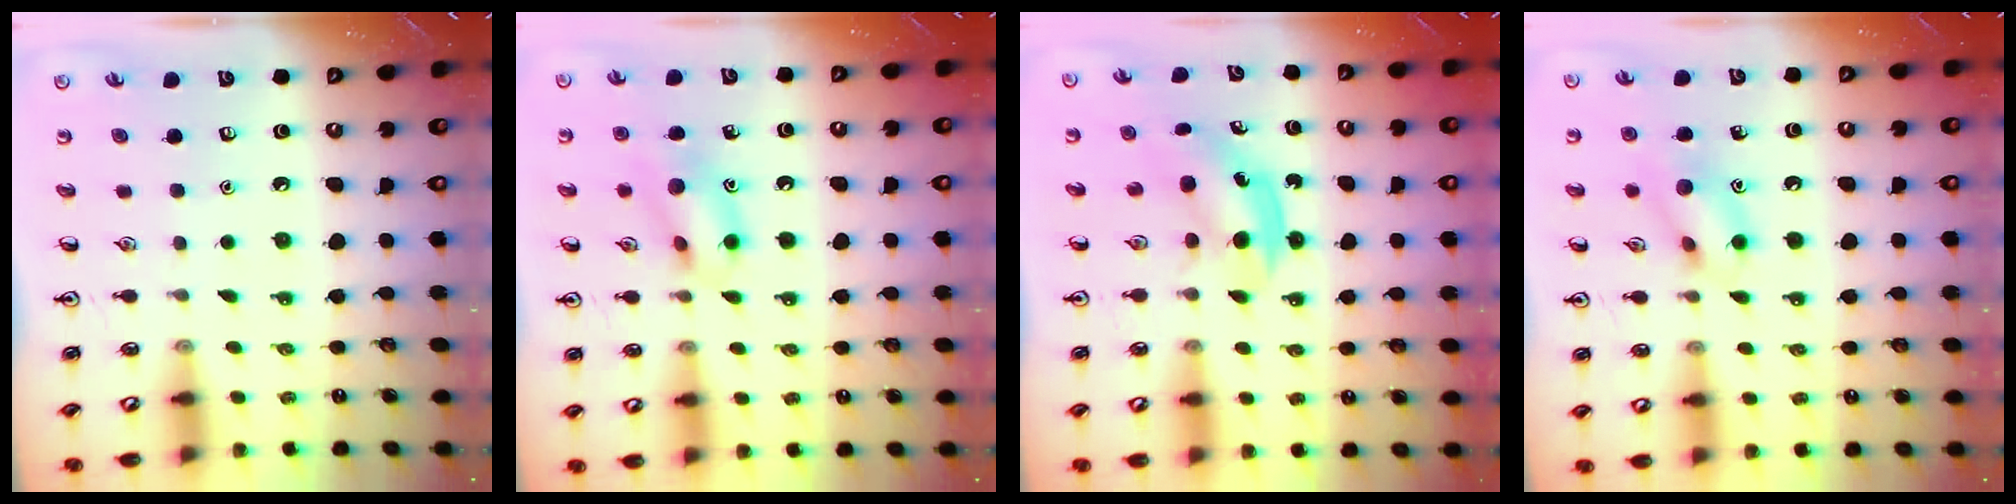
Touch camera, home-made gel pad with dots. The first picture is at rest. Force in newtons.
{"total": 12.0, "press": 11.9, "slide": 0.7}
{"total": 5.0, "press": 4.9, "slide": 0.7}
{"total": 10.5, "press": 10.5, "slide": 0.7}